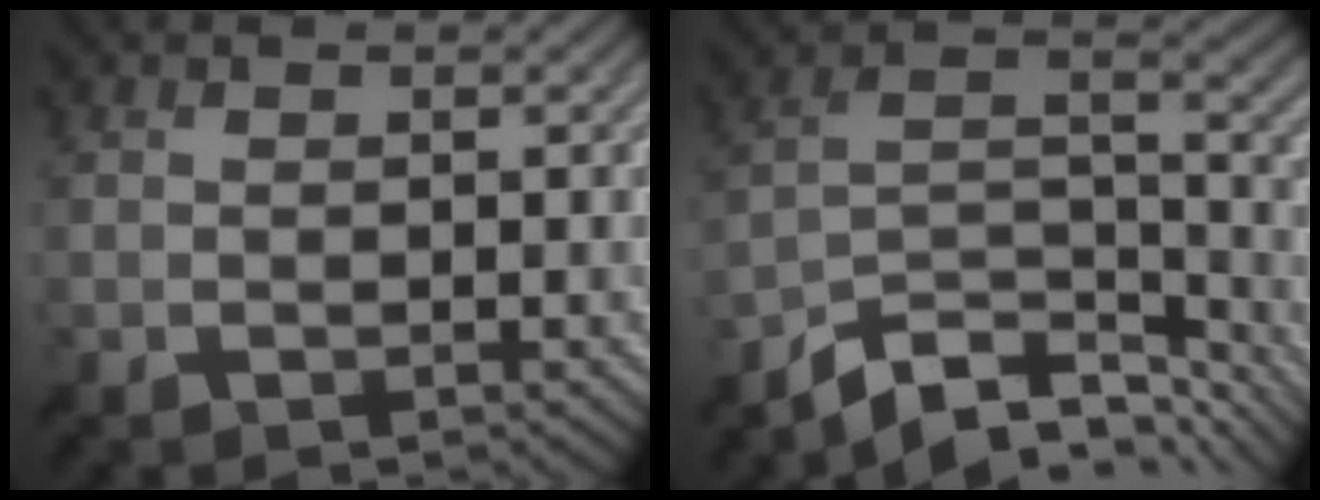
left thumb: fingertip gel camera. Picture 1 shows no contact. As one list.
[{"total": 10.4, "force": [-8.2, 4.0, 5.1], "torque": [-0.091, -0.006, -0.153]}]